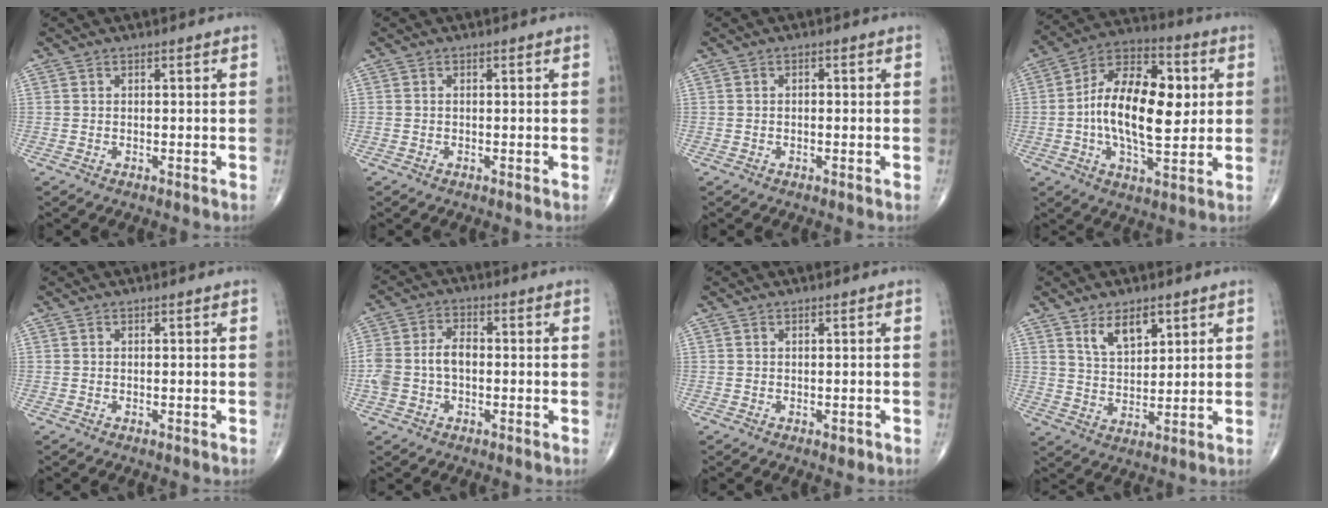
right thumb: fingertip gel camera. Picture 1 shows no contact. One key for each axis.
{"total": 0.0}
{"total": 0.8, "fx": 0.0, "fy": 0.4, "fz": 0.6, "tx": -0.011, "ty": 0.002, "tz": -0.002}
{"total": 18.7, "fx": 1.1, "fy": 9.3, "fz": 16.2, "tx": -0.257, "ty": 0.016, "tz": 0.011}
{"total": 0.0}
{"total": 7.2, "fx": -0.8, "fy": 4.6, "fz": 5.5, "tx": -0.121, "ty": 0.024, "tz": -0.016}
{"total": 1.0, "fx": -0.2, "fy": 0.6, "fz": 0.7, "tx": -0.006, "ty": -0.002, "tz": -0.001}
{"total": 7.2, "fx": 4.1, "fy": 3.7, "fz": 4.7, "tx": -0.062, "ty": -0.029, "tz": 0.077}